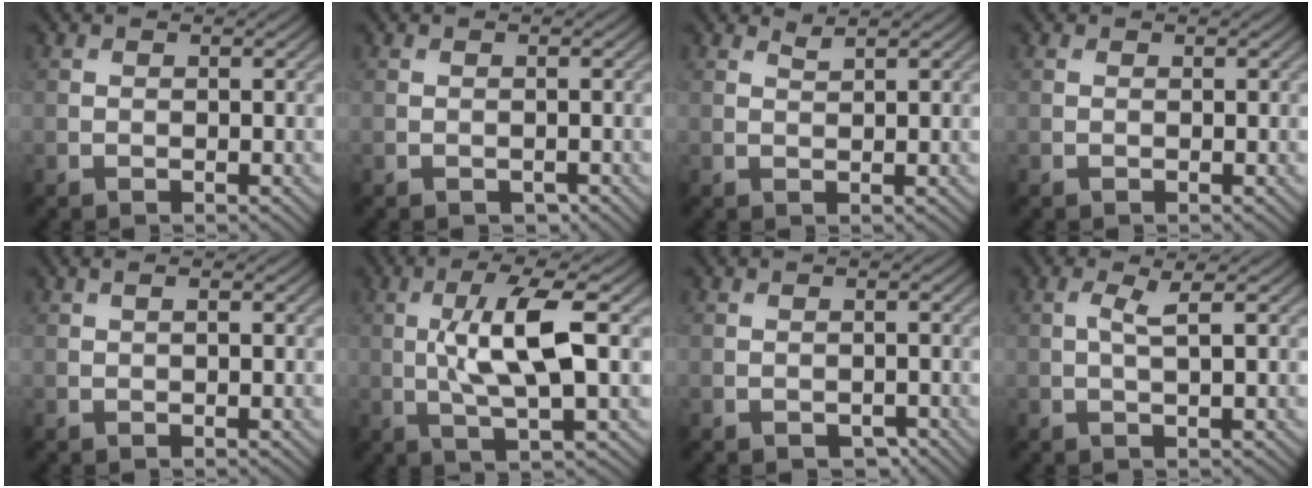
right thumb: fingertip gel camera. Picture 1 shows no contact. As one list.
[{"total": 0.8, "force": [-0.5, 0.5, 0.4], "torque": [-0.006, -0.004, -0.008]}, {"total": 0.9, "force": [0.9, 0.0, 0.4], "torque": [-0.010, 0.001, 0.018]}, {"total": 0.0}, {"total": 0.8, "force": [0.3, 0.1, 0.8], "torque": [-0.016, 0.005, 0.004]}, {"total": 9.3, "force": [0.8, 2.3, 9.0], "torque": [-0.165, 0.007, 0.014]}, {"total": 1.4, "force": [-0.9, 0.8, 0.7], "torque": [-0.013, -0.006, -0.014]}, {"total": 2.2, "force": [0.5, 0.2, 2.2], "torque": [-0.046, 0.009, 0.006]}]